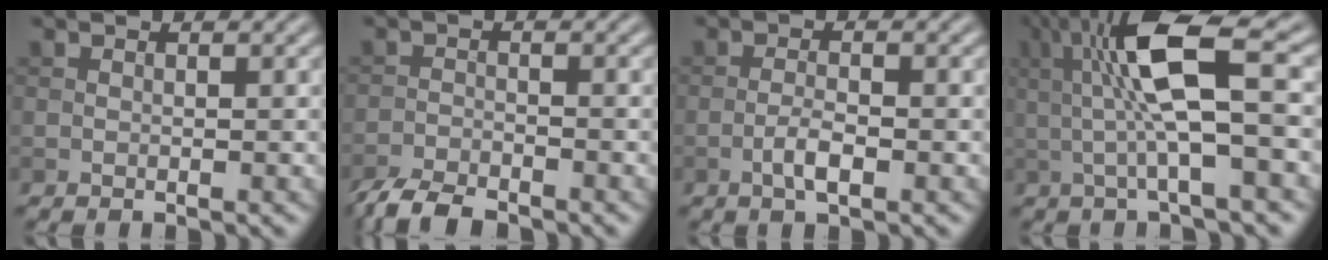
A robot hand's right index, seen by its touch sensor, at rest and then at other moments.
{"total": 4.4, "force": [-3.8, 1.2, 1.8], "torque": [-0.032, -0.008, -0.081]}
{"total": 2.3, "force": [-1.1, 0.6, 2.0], "torque": [-0.039, 0.004, -0.024]}
{"total": 8.5, "force": [1.3, 1.8, 8.3], "torque": [-0.148, 0.010, 0.021]}